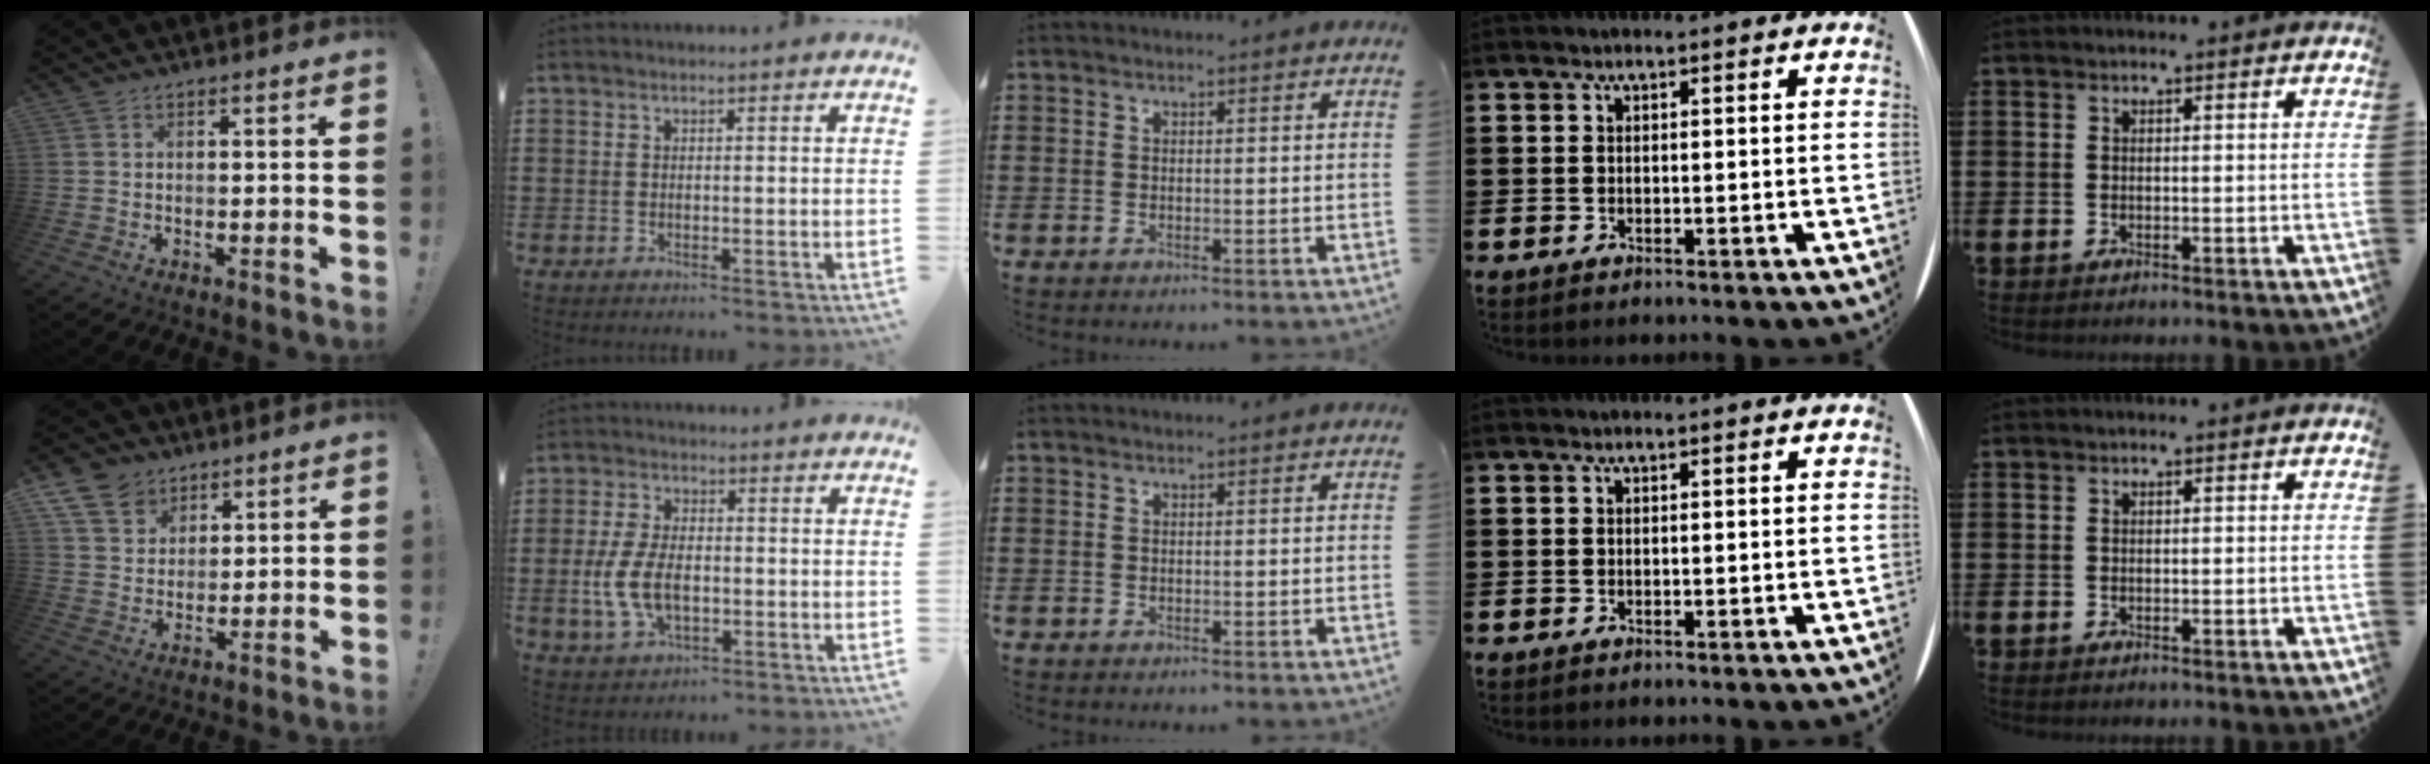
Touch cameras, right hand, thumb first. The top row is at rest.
{"thumb": {"total": 10.3, "force": [6.7, 7.3, 2.7], "torque": [-0.050, -0.043, 0.134]}, "index": {"total": 7.5, "force": [-1.3, 4.2, 6.1], "torque": [-0.149, -0.003, -0.031]}}